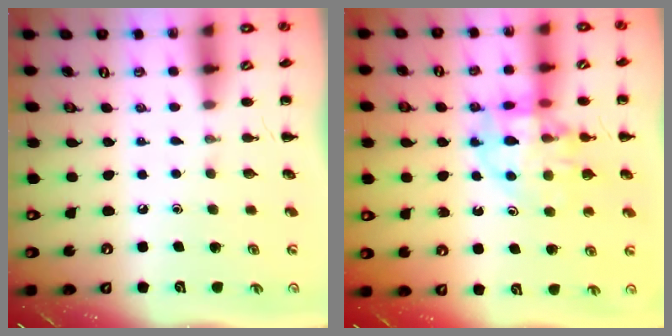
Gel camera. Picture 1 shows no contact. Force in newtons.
{"total": 14.2, "press": 13.8, "slide": 3.2}